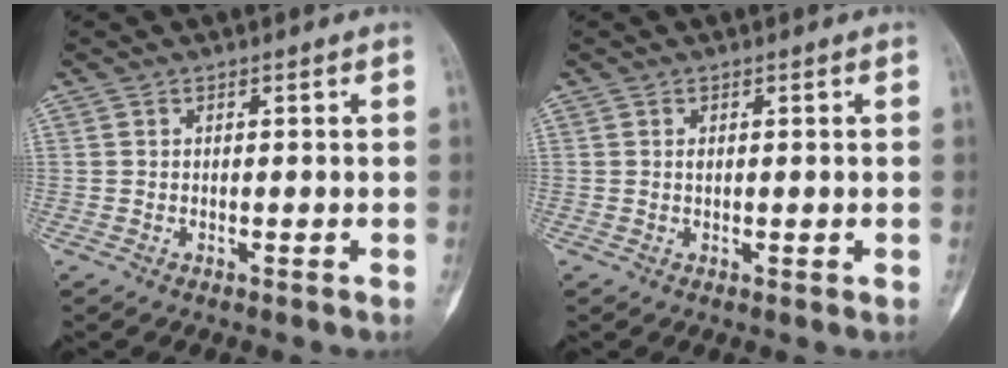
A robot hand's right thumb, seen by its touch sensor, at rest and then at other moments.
{"total": 1.2, "force": [0.2, 0.6, 1.1], "torque": [-0.017, -0.002, 0.004]}